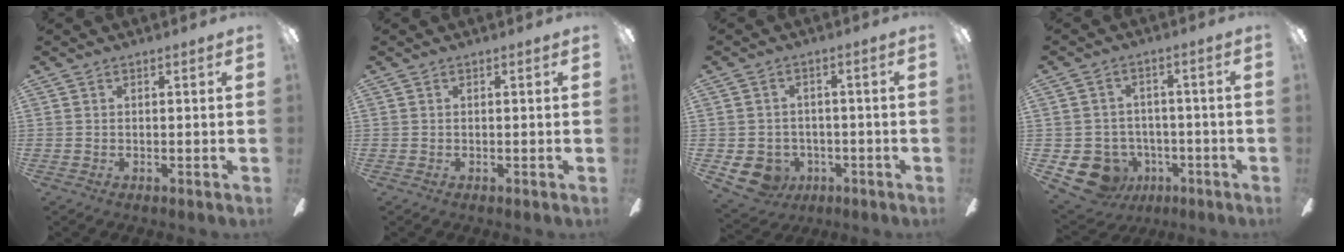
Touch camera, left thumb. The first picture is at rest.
{"total": 0.0}
{"total": 6.1, "force": [-2.6, 5.2, 1.8], "torque": [-0.070, 0.009, -0.048]}
{"total": 9.3, "force": [-4.7, 7.4, 3.2], "torque": [-0.096, 0.030, -0.079]}